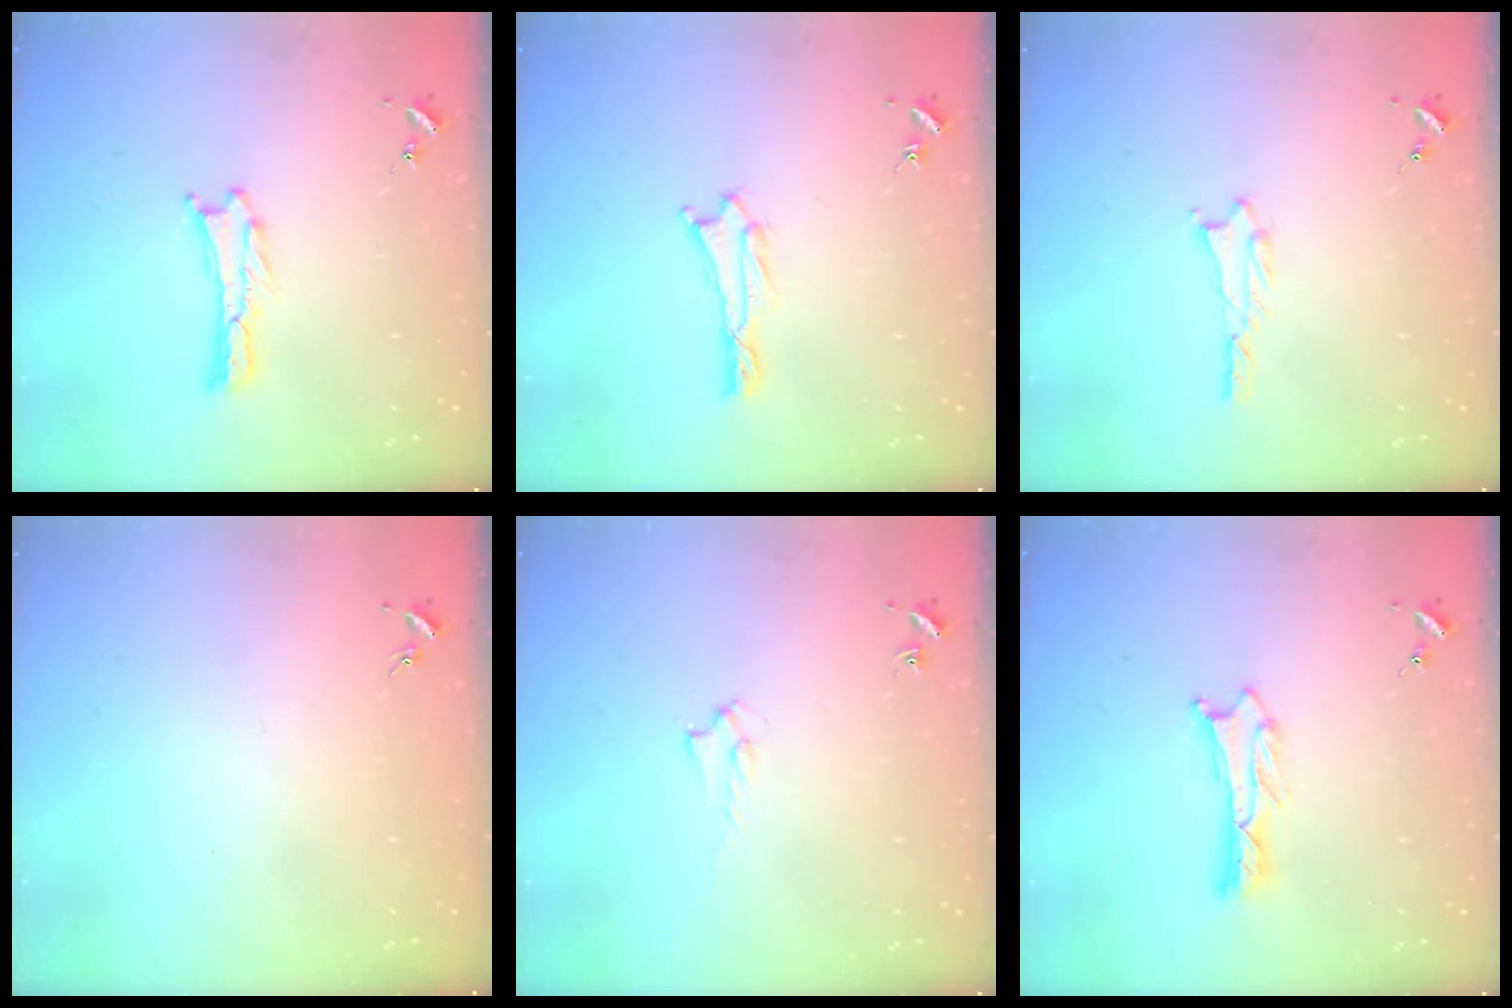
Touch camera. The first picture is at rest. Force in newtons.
{"total": 1.0, "press": 1.0, "slide": 0.2}
{"total": 1.0, "press": 1.0, "slide": 0.1}
{"total": 0.0}
{"total": 1.4, "press": 1.4, "slide": 0.2}
{"total": 1.1, "press": 1.1, "slide": 0.2}